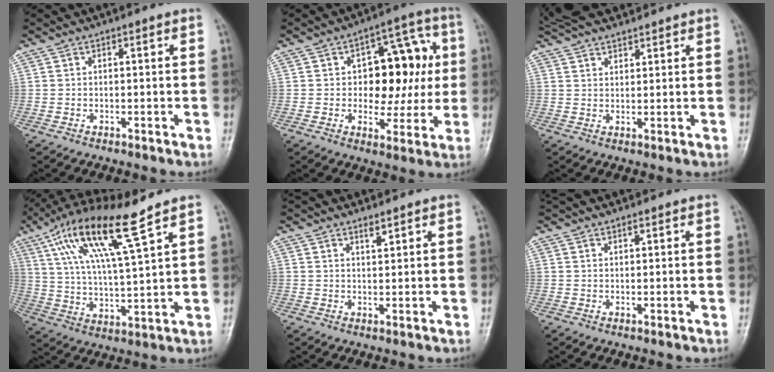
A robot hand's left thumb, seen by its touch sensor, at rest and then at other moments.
{"total": 14.9, "force": [1.6, 9.2, 11.6], "torque": [-0.094, 0.025, 0.023]}
{"total": 10.0, "force": [8.7, 3.3, 3.7], "torque": [-0.050, 0.018, 0.156]}
{"total": 15.4, "force": [9.2, 2.1, 12.2], "torque": [-0.233, -0.027, 0.178]}
{"total": 3.5, "force": [3.0, 1.0, 1.5], "torque": [-0.012, -0.006, 0.050]}
{"total": 5.1, "force": [4.5, 1.4, 2.1], "torque": [-0.019, 0.017, 0.074]}